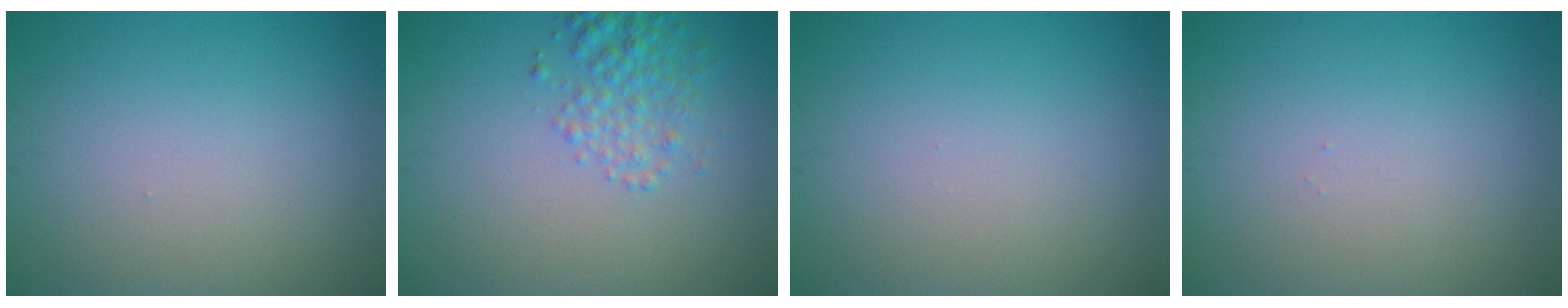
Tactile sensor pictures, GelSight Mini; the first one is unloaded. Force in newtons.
{"total": 2.6, "press": 2.6, "slide": 0.1}
{"total": 0.0}
{"total": 0.0}